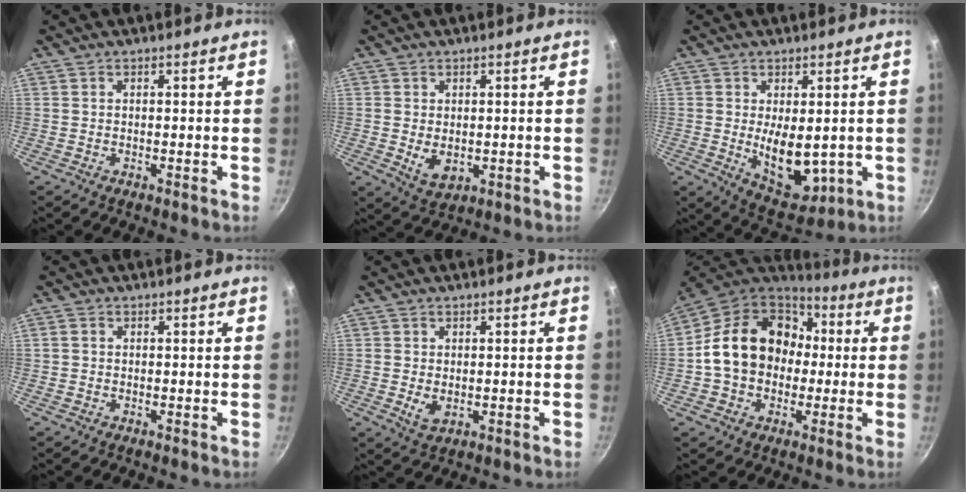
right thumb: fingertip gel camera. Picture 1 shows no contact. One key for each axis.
{"total": 5.0, "fx": -0.1, "fy": 3.5, "fz": 3.5, "tx": -0.055, "ty": -0.013, "tz": 0.009}
{"total": 10.4, "fx": 0.1, "fy": 5.8, "fz": 8.6, "tx": -0.110, "ty": -0.024, "tz": 0.026}
{"total": 1.0, "fx": 0.1, "fy": 0.9, "fz": 0.5, "tx": -0.009, "ty": 0.004, "tz": -0.001}
{"total": 3.3, "fx": -0.1, "fy": 2.3, "fz": 2.4, "tx": -0.044, "ty": -0.009, "tz": 0.005}
{"total": 19.6, "fx": 0.7, "fy": 15.7, "fz": 11.7, "tx": -0.176, "ty": 0.049, "tz": 0.005}